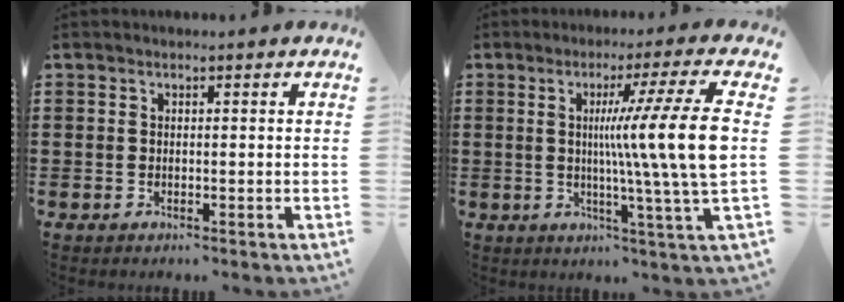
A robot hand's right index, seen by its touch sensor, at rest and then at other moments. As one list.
[{"total": 13.8, "force": [1.1, -1.0, 13.7], "torque": [-0.226, -0.016, 0.002]}]